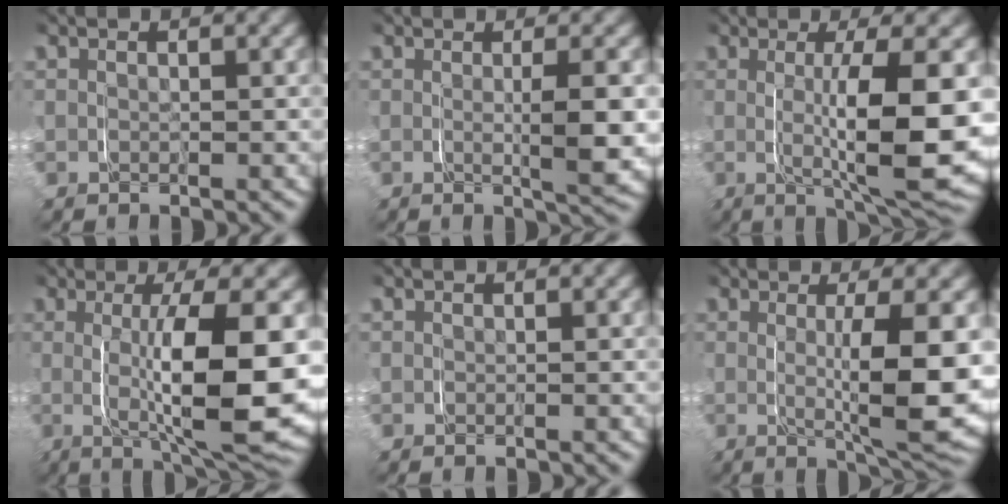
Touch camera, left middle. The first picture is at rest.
{"total": 2.7, "force": [0.0, 0.1, 2.7], "torque": [-0.041, -0.003, -0.001]}
{"total": 8.6, "force": [-0.2, 1.7, 8.4], "torque": [-0.122, -0.005, 0.004]}
{"total": 9.8, "force": [-0.5, 2.4, 9.5], "torque": [-0.140, -0.008, 0.001]}
{"total": 0.0}
{"total": 7.5, "force": [0.0, 1.5, 7.3], "torque": [-0.107, -0.009, 0.007]}